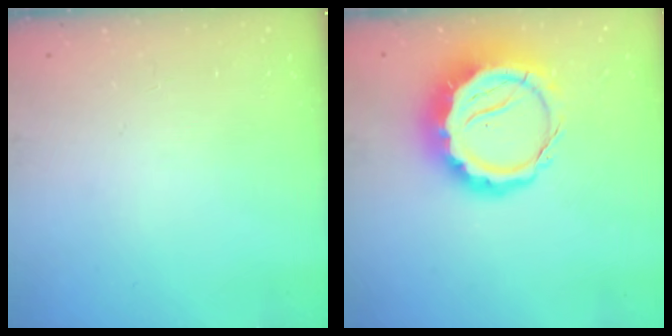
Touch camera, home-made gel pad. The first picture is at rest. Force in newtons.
{"total": 14.7, "press": 14.4, "slide": 3.2}